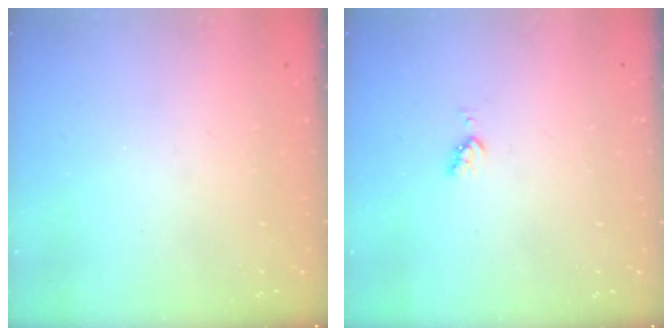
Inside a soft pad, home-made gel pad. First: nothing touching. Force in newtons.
{"total": 3.6, "press": 3.5, "slide": 0.4}